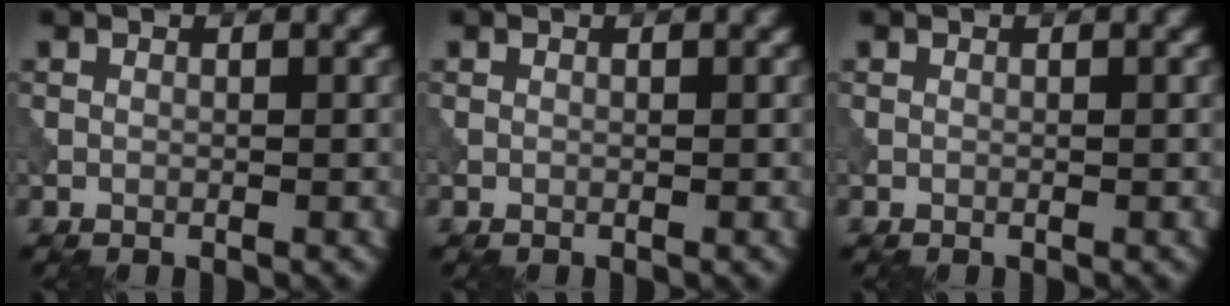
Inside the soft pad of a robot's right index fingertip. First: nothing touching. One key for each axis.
{"total": 0.0}
{"total": 0.0}